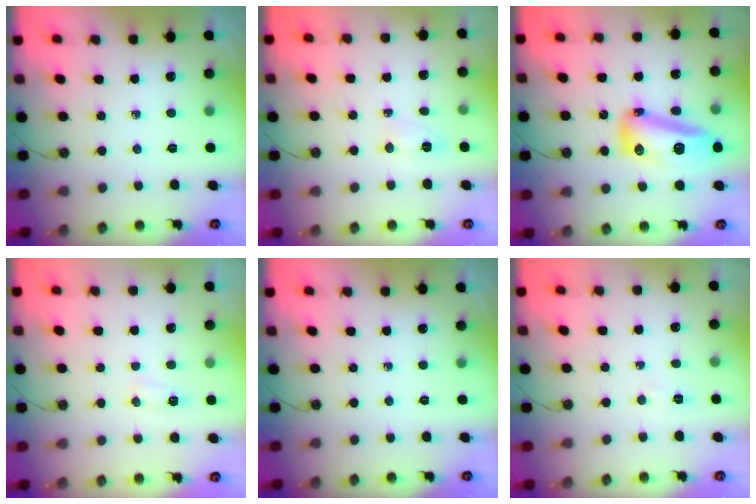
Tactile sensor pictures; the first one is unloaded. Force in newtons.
{"total": 5.1, "press": 5.1, "slide": 0.8}
{"total": 19.4, "press": 17.5, "slide": 8.4}
{"total": 16.9, "press": 5.4, "slide": 16.0}
{"total": 0.0}
{"total": 2.4, "press": 2.3, "slide": 0.7}